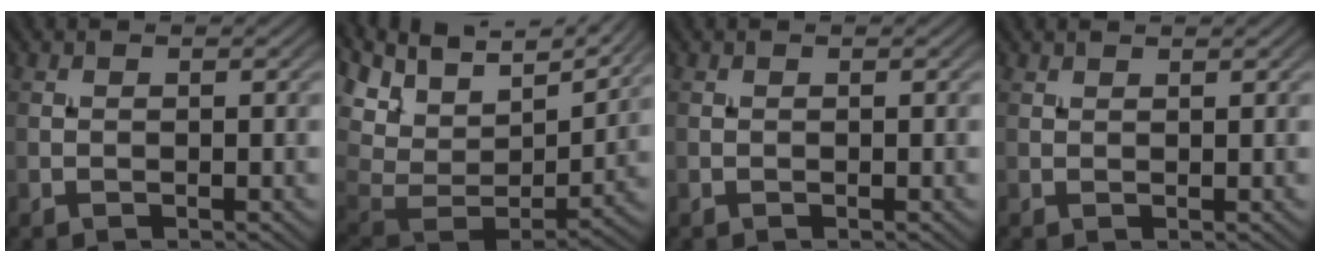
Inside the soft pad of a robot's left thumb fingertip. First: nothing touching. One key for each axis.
{"total": 13.1, "fx": 6.6, "fy": 7.1, "fz": 8.8, "tx": -0.218, "ty": 0.012, "tz": 0.121}
{"total": 0.0}
{"total": 0.6, "fx": 0.6, "fy": 0.1, "fz": 0.1, "tx": -0.004, "ty": 0.001, "tz": 0.014}